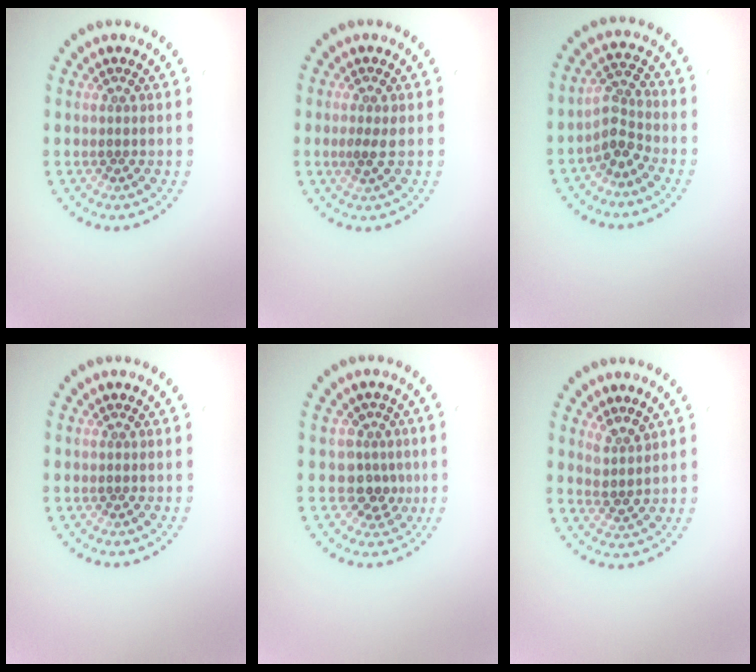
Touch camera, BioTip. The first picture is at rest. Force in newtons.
{"total": 1.3, "press": 1.2, "slide": 0.5}
{"total": 2.7, "press": 2.0, "slide": 1.8}
{"total": 0.0}
{"total": 2.8, "press": 2.0, "slide": 1.9}
{"total": 1.9, "press": 1.4, "slide": 1.3}